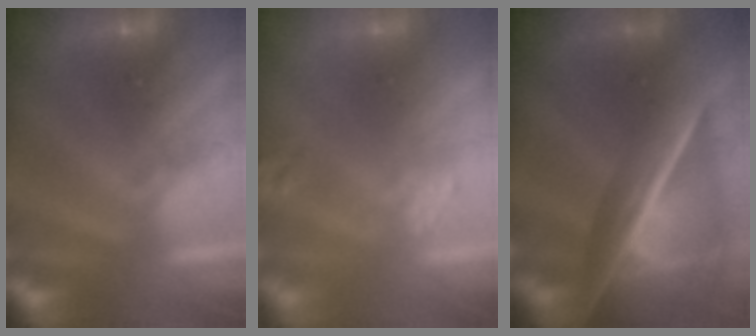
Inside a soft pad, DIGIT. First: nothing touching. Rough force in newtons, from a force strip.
{"total": 2.7}
{"total": 7.8}